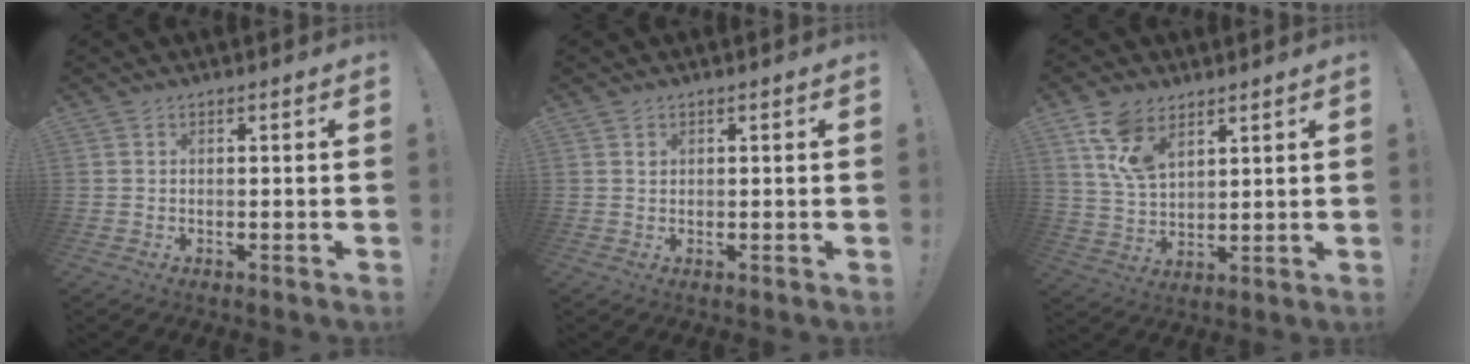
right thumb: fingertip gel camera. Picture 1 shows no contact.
{"total": 0.6, "force": [0.3, 0.5, 0.0], "torque": [0.002, -0.001, 0.006]}
{"total": 10.2, "force": [6.4, 5.7, 5.5], "torque": [-0.110, -0.020, 0.127]}